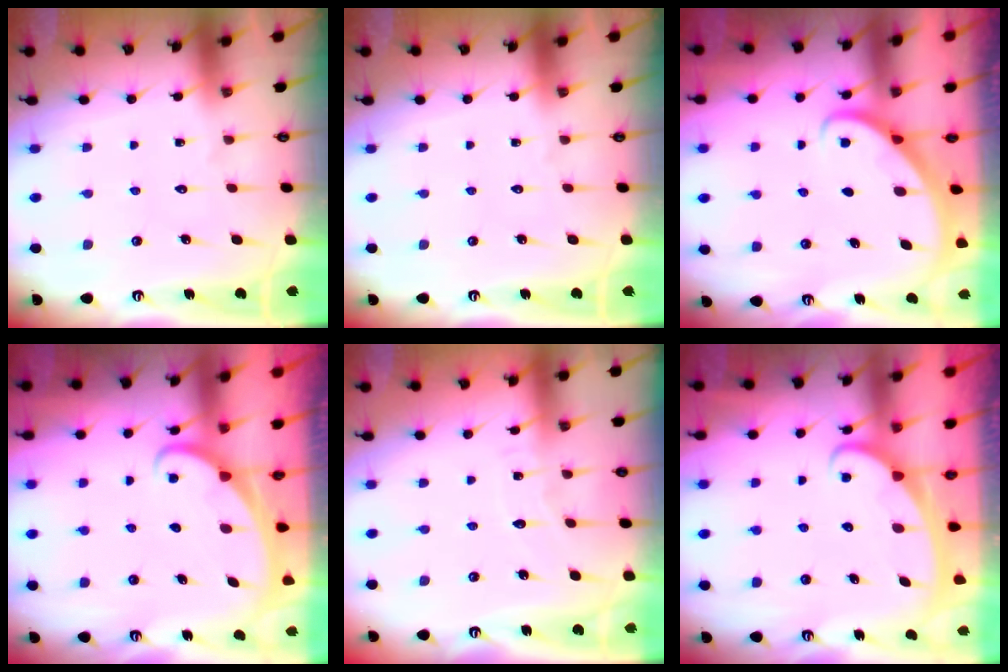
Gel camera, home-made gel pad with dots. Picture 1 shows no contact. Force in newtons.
{"total": 0.0}
{"total": 2.9, "press": 2.9, "slide": 0.2}
{"total": 1.8, "press": 1.7, "slide": 0.1}
{"total": 3.7, "press": 3.7, "slide": 0.2}
{"total": 2.4, "press": 2.4, "slide": 0.4}